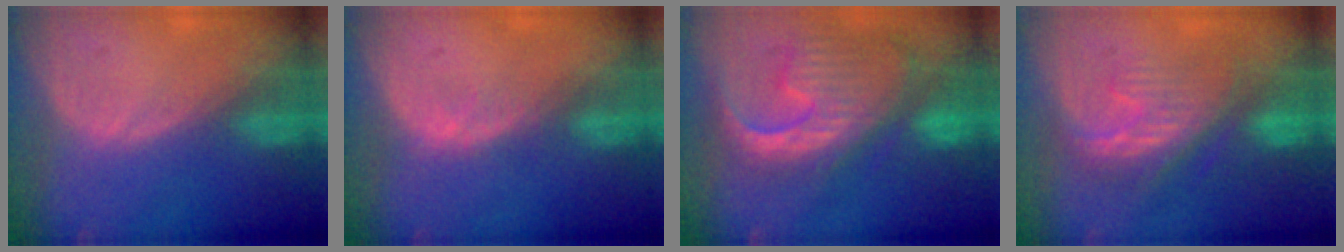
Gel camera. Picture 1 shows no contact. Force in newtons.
{"total": 1.5, "press": 1.5, "slide": 0.2}
{"total": 13.0, "press": 11.1, "slide": 6.7}
{"total": 8.4, "press": 8.1, "slide": 1.9}